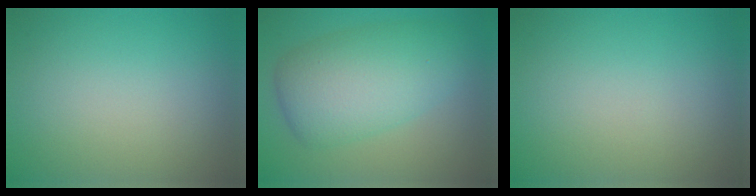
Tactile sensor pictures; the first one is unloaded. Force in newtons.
{"total": 7.5, "press": 7.5, "slide": 0.4}
{"total": 0.0}